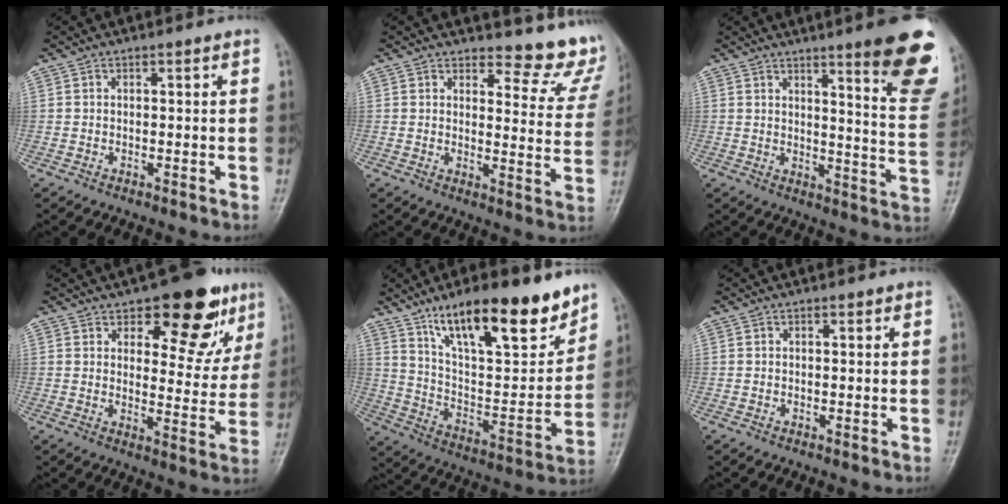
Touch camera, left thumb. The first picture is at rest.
{"total": 11.1, "force": [10.3, 3.6, 2.2], "torque": [0.012, -0.104, 0.096]}
{"total": 16.7, "force": [10.0, 2.5, 13.1], "torque": [-0.130, -0.066, 0.125]}
{"total": 14.2, "force": [8.5, 6.8, 9.1], "torque": [-0.057, -0.043, 0.114]}
{"total": 22.7, "force": [14.9, 7.7, 15.3], "torque": [-0.196, -0.059, 0.251]}
{"total": 0.0}